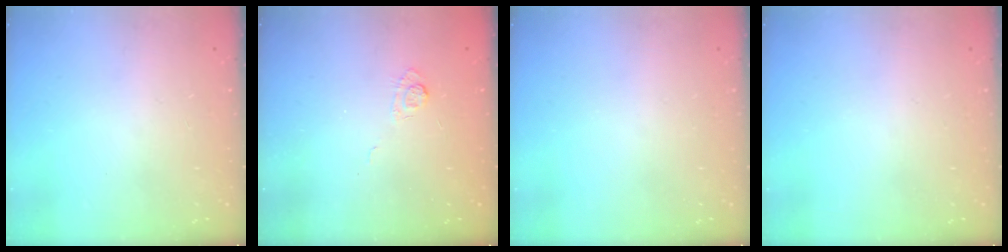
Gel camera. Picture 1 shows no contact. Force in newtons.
{"total": 2.9, "press": 2.4, "slide": 1.6}
{"total": 0.0}
{"total": 0.0}